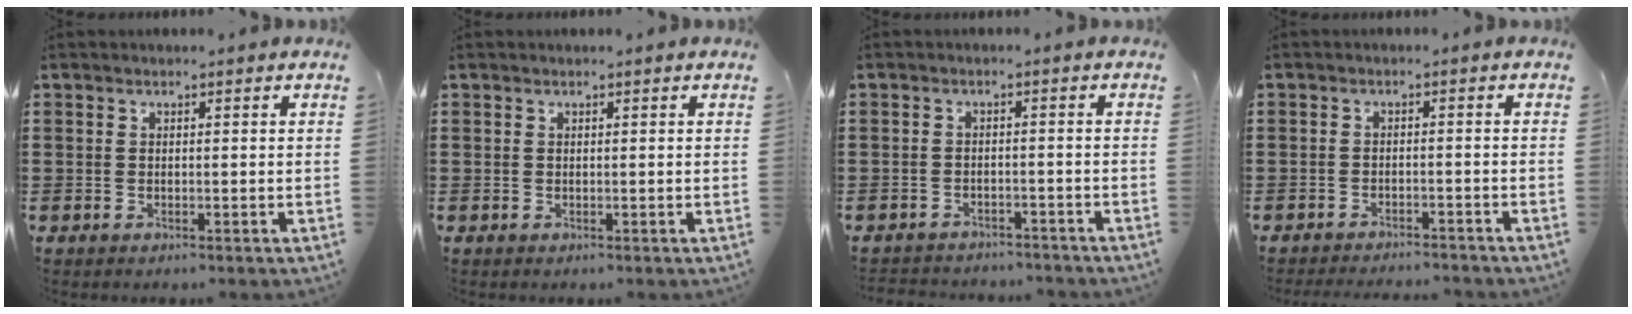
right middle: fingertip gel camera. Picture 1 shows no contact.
{"total": 0.0}
{"total": 2.2, "force": [-2.2, 0.3, -0.1], "torque": [-0.006, -0.001, -0.047]}
{"total": 2.1, "force": [-2.1, 0.0, 0.2], "torque": [-0.007, 0.002, -0.044]}